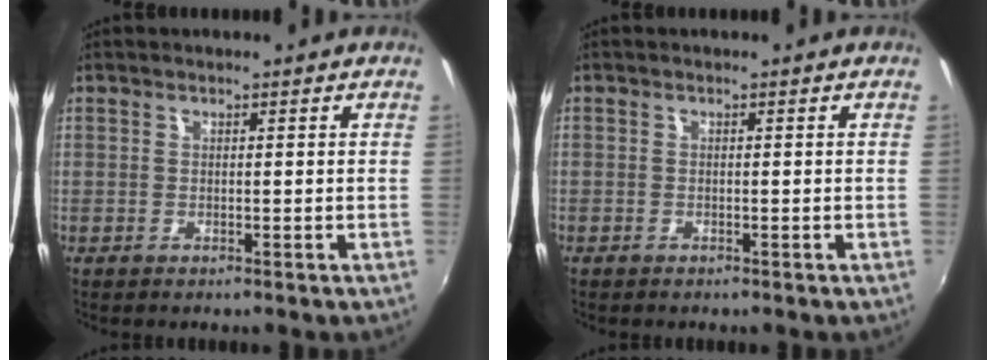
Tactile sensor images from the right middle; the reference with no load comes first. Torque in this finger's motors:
{"motor_torque": [0.90, -1.05, -0.41, -0.16]}